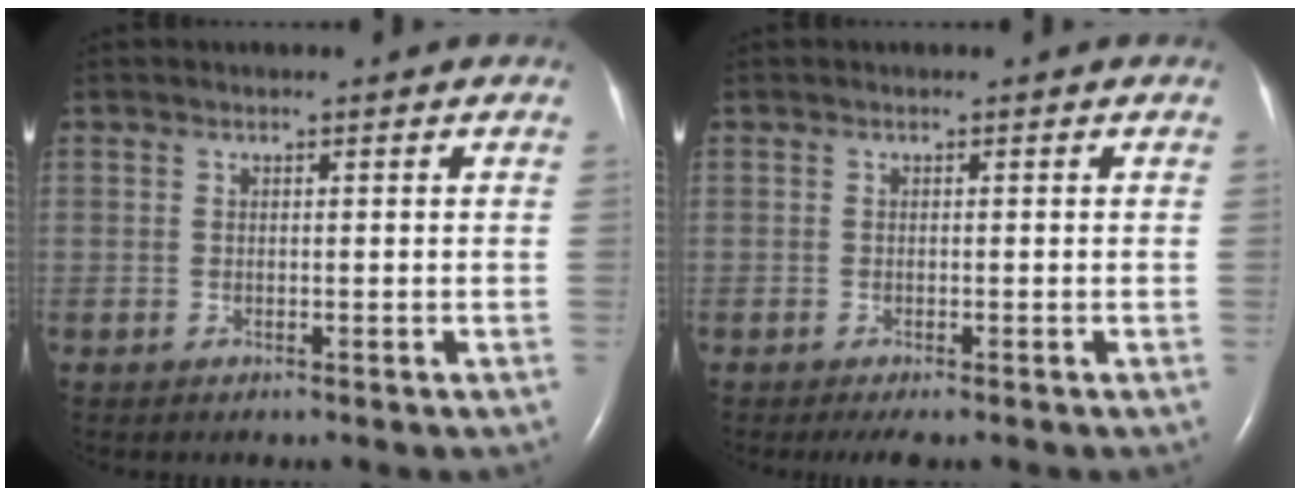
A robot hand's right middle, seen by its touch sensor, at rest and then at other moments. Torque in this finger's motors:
{"motor_torque": [0.30, -0.17, 0.14, 0.04]}